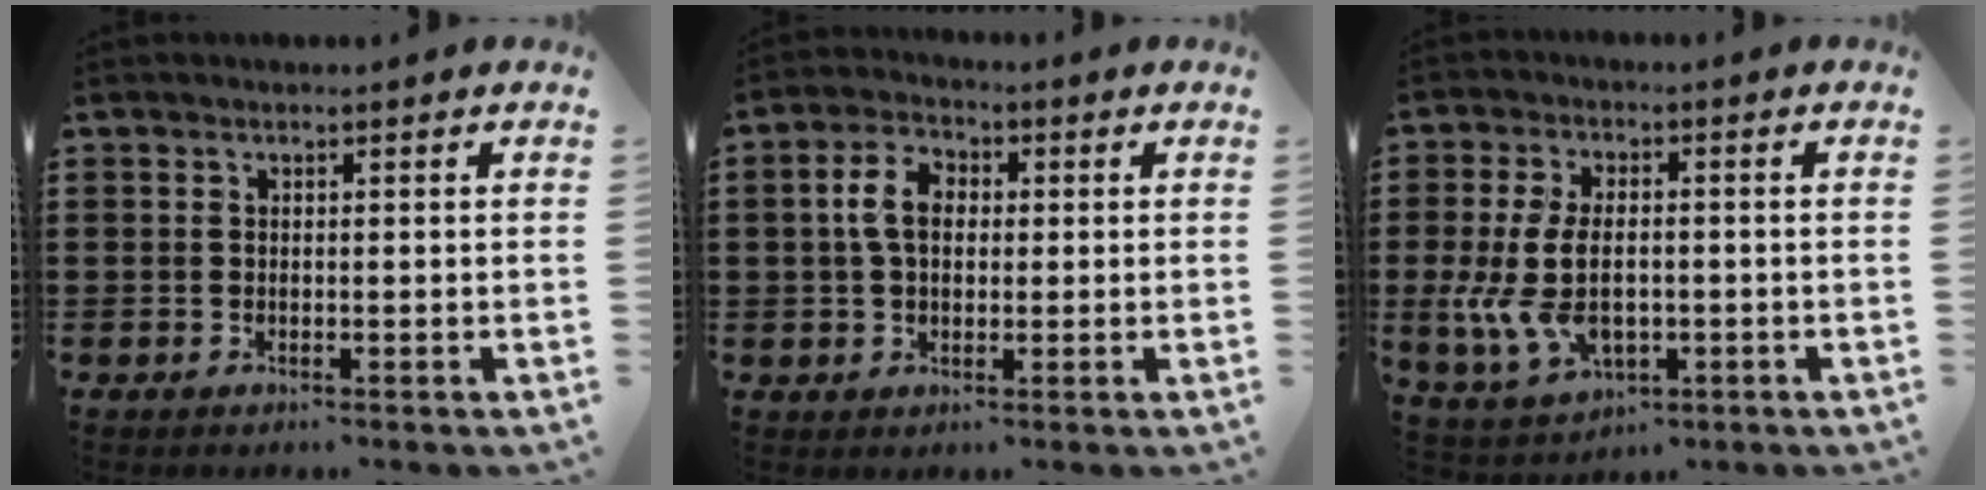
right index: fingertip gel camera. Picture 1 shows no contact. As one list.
[{"total": 5.8, "force": [0.6, 3.7, 4.4], "torque": [-0.107, 0.013, 0.003]}, {"total": 9.4, "force": [-1.3, 5.4, 7.6], "torque": [-0.182, -0.001, -0.027]}]